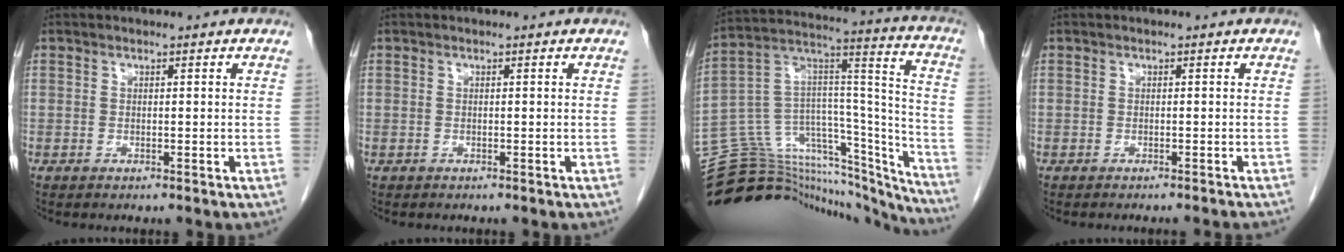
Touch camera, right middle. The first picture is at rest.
{"total": 0.0}
{"total": 35.9, "force": [-32.8, 8.3, 12.1], "torque": [-0.149, 0.022, -0.468]}
{"total": 4.0, "force": [-3.8, -0.3, 1.3], "torque": [-0.014, -0.013, -0.044]}